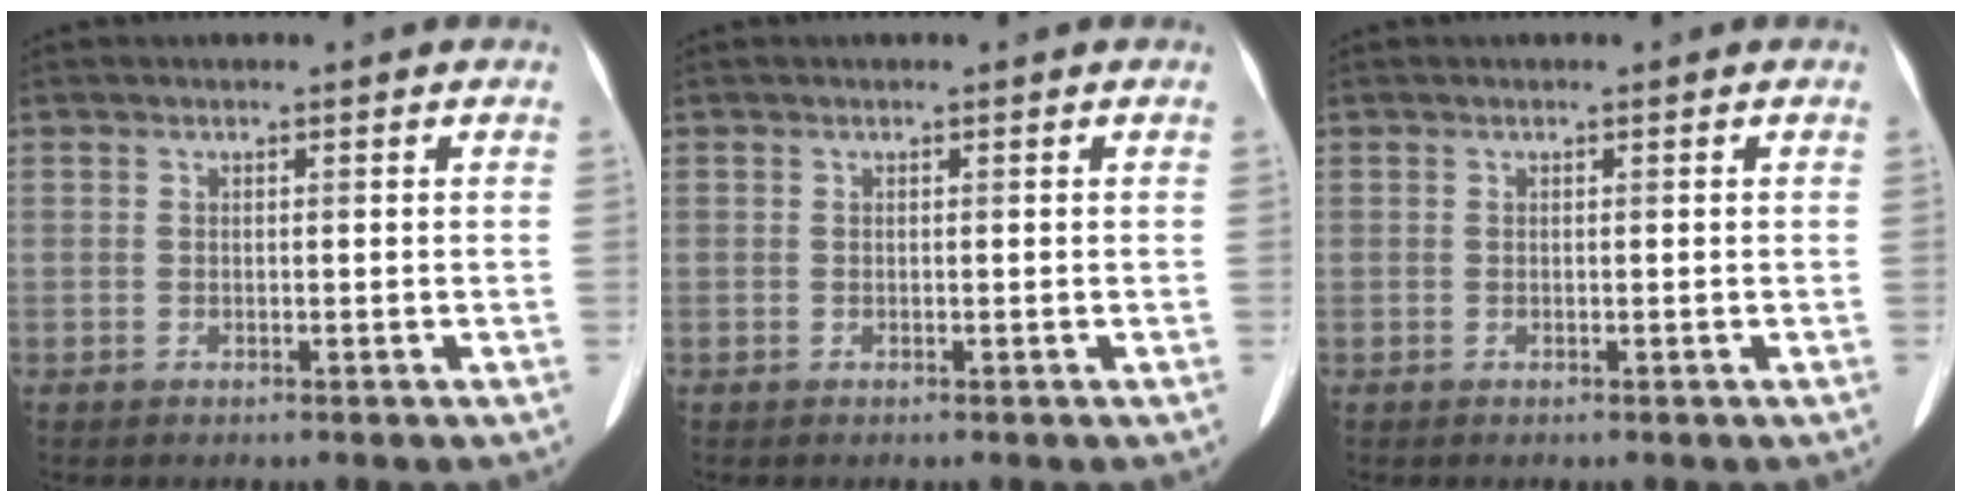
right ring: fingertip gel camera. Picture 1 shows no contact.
{"total": 0.0}
{"total": 0.0}